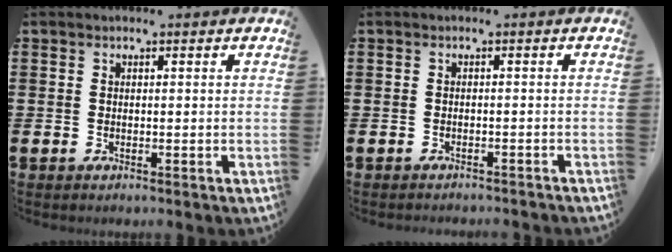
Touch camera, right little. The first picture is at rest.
{"total": 0.5, "force": [-0.5, -0.1, -0.2], "torque": [0.002, 0.002, -0.011]}